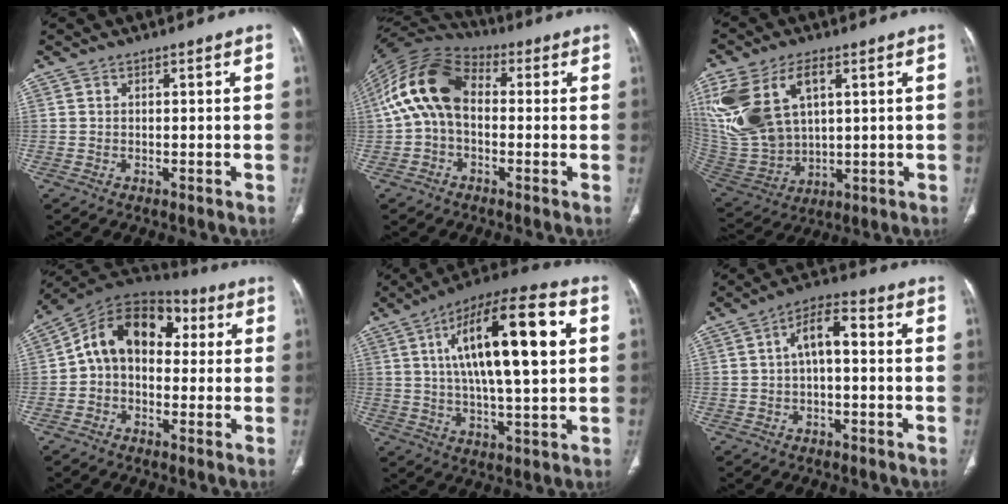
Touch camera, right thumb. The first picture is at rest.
{"total": 14.2, "force": [0.6, 9.3, 10.7], "torque": [-0.205, 0.039, -0.003]}
{"total": 21.0, "force": [6.8, 12.6, 15.4], "torque": [-0.343, -0.015, 0.146]}
{"total": 14.6, "force": [1.9, 10.2, 10.3], "torque": [-0.135, 0.048, 0.018]}
{"total": 21.7, "force": [5.1, 6.7, 20.0], "torque": [-0.322, 0.011, 0.078]}
{"total": 7.2, "force": [0.6, 3.2, 6.4], "torque": [-0.107, 0.029, 0.001]}